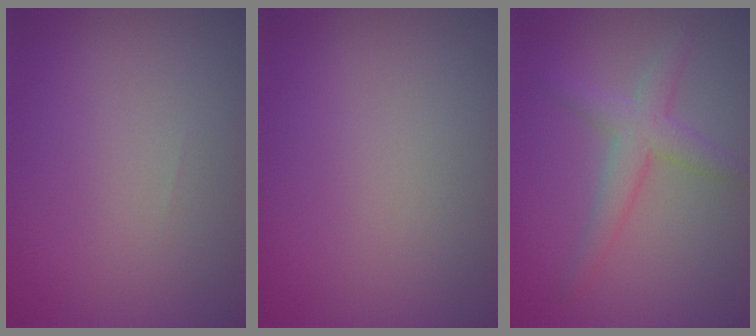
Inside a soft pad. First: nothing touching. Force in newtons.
{"total": 0.0}
{"total": 3.0, "press": 3.0, "slide": 0.1}